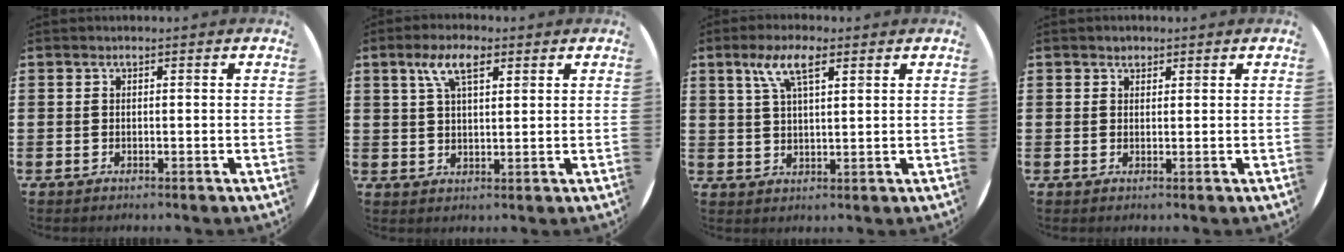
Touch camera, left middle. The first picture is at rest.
{"total": 5.6, "force": [3.3, 2.2, 4.0], "torque": [-0.089, 0.011, 0.057]}
{"total": 5.8, "force": [3.3, 1.9, 4.3], "torque": [-0.095, 0.010, 0.058]}
{"total": 1.1, "force": [0.9, 0.5, 0.1], "torque": [0.004, -0.001, 0.016]}